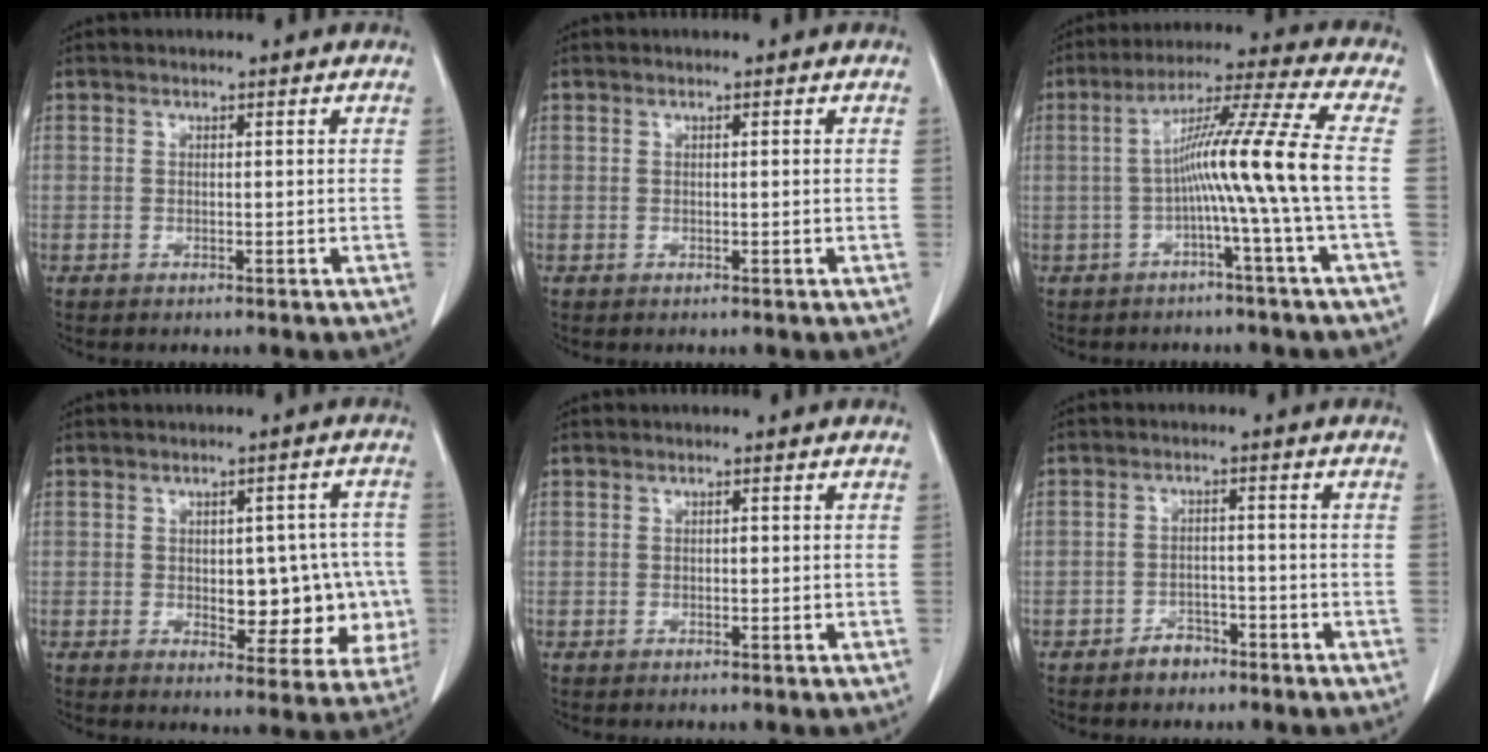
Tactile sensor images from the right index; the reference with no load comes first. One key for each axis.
{"total": 0.6, "fx": 0.0, "fy": 0.2, "fz": 0.5, "tx": -0.015, "ty": 0.005, "tz": 0.004}
{"total": 12.0, "fx": -1.6, "fy": -2.4, "fz": 11.6, "tx": -0.198, "ty": 0.017, "tz": -0.031}
{"total": 13.5, "fx": -1.6, "fy": 6.8, "fz": 11.5, "tx": -0.144, "ty": 0.027, "tz": -0.002}
{"total": 1.0, "fx": 0.0, "fy": 0.5, "fz": 0.8, "tx": -0.020, "ty": 0.002, "tz": 0.001}
{"total": 3.7, "fx": -2.7, "fy": 2.3, "fz": 1.2, "tx": -0.019, "ty": 0.009, "tz": -0.037}